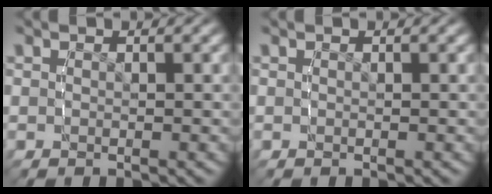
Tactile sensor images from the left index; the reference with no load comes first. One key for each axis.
{"total": 0.0}